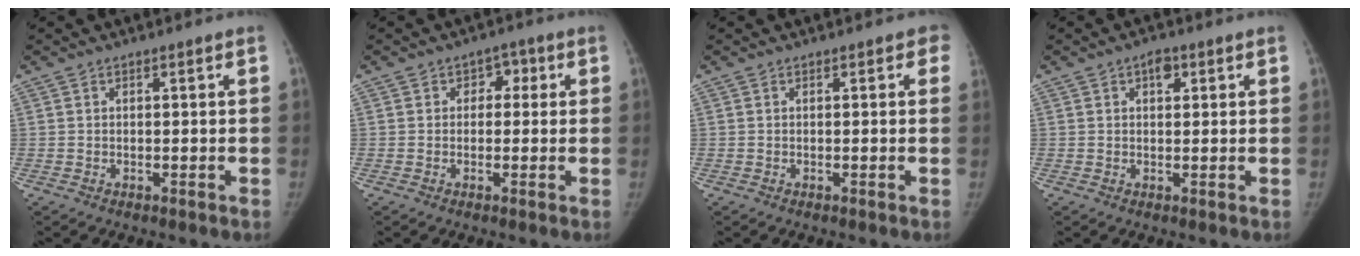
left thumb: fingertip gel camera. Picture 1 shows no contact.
{"total": 3.5, "force": [0.6, 2.9, 1.8], "torque": [0.013, 0.008, -0.005]}
{"total": 1.3, "force": [0.5, 0.9, 0.8], "torque": [0.016, 0.004, -0.007]}
{"total": 2.8, "force": [1.2, 1.7, 1.9], "torque": [-0.014, 0.000, 0.013]}